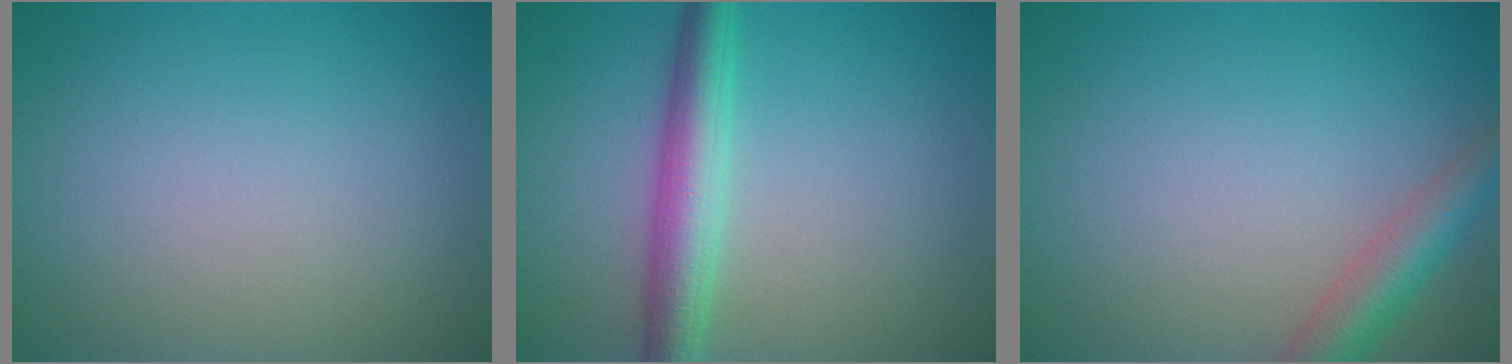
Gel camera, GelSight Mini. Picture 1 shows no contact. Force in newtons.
{"total": 4.5, "press": 4.5, "slide": 0.1}
{"total": 3.5, "press": 3.5, "slide": 0.1}